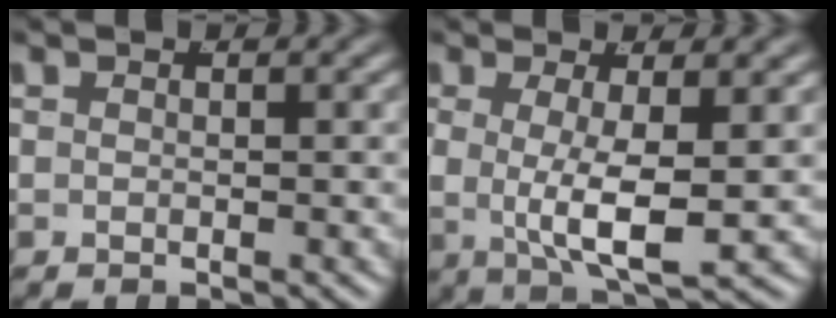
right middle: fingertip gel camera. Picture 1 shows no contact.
{"total": 6.2, "force": [0.1, 2.5, 5.7], "torque": [-0.101, -0.015, 0.009]}